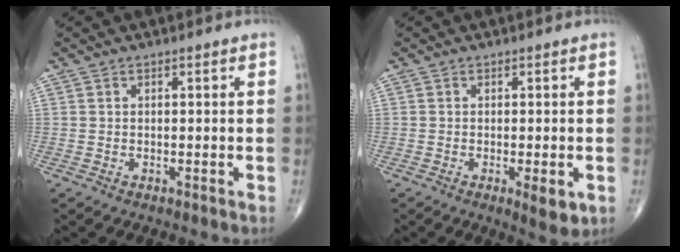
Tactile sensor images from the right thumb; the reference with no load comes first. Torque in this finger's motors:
{"motor_torque": [0.76, 0.82, 0.10, -0.33, 0.09]}